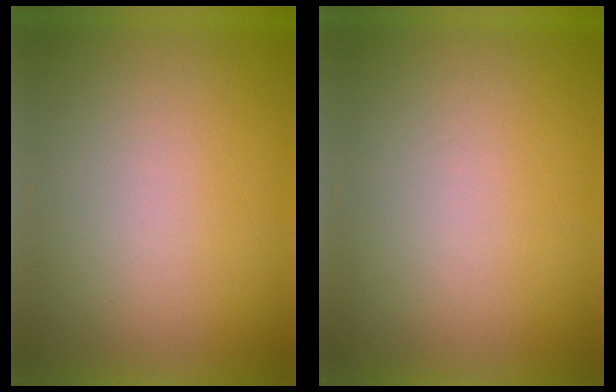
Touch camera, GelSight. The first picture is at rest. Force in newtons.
{"total": 0.0}